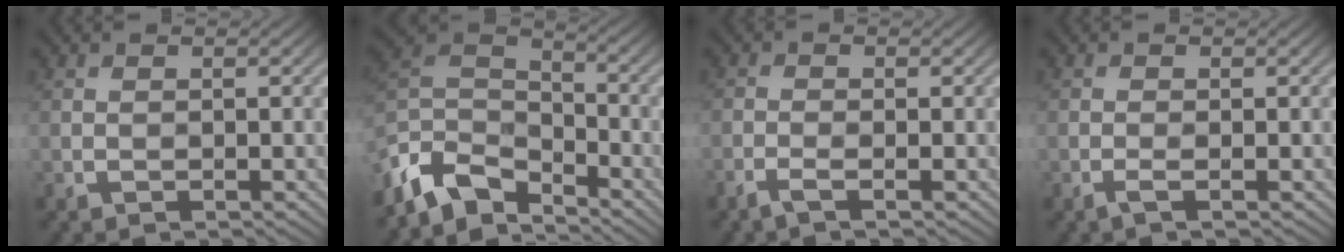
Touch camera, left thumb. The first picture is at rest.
{"total": 8.8, "force": [-5.2, 5.1, 4.9], "torque": [-0.115, 0.010, -0.113]}
{"total": 1.3, "force": [-0.4, 0.2, 1.2], "torque": [-0.023, 0.003, -0.016]}
{"total": 1.1, "force": [0.6, 0.0, 0.9], "torque": [-0.014, 0.007, 0.001]}